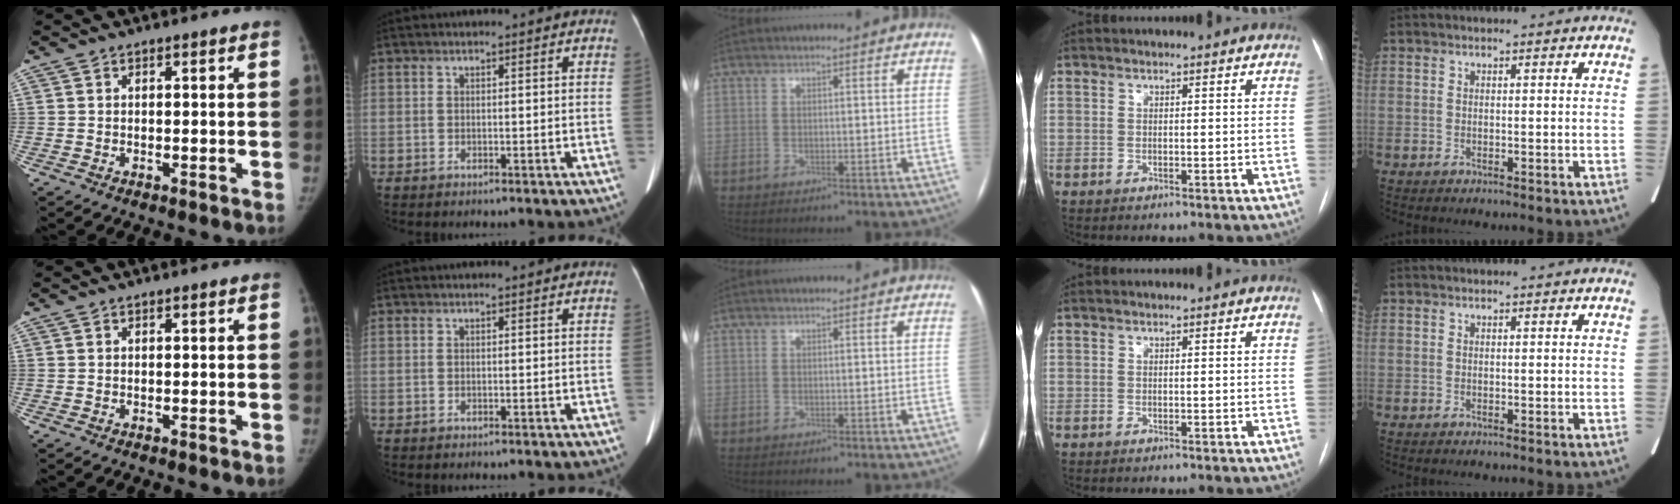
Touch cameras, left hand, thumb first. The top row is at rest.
{}